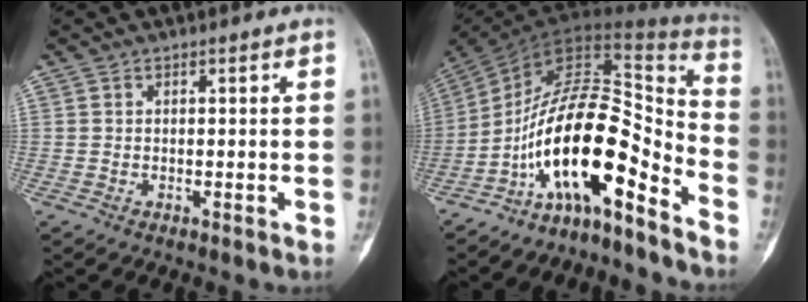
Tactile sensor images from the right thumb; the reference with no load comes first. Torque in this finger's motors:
{"motor_torque": [3.34, 1.67, 1.46, -1.31, 0.69]}